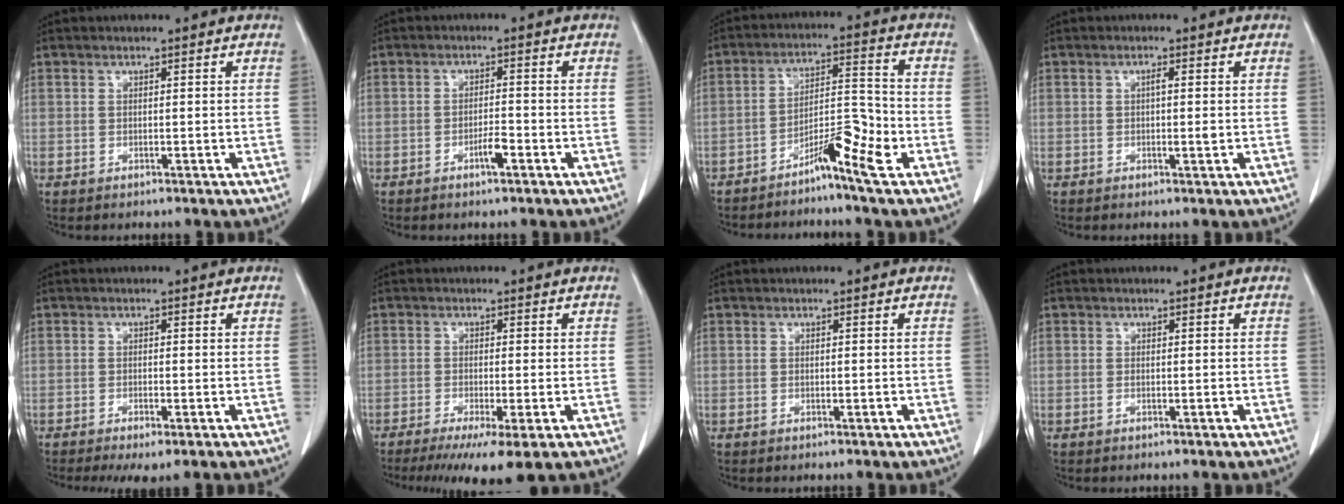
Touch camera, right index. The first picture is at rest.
{"total": 2.5, "force": [-1.4, 0.4, 2.0], "torque": [-0.035, 0.001, -0.024]}
{"total": 7.4, "force": [-4.4, 0.5, 5.9], "torque": [-0.096, 0.015, -0.076]}
{"total": 1.9, "force": [0.0, 0.3, 1.8], "torque": [-0.030, 0.001, 0.000]}
{"total": 3.5, "force": [-2.1, 0.6, 2.8], "torque": [-0.047, -0.010, -0.032]}
{"total": 8.4, "force": [-5.3, 0.5, 6.5], "torque": [-0.096, -0.022, -0.084]}
{"total": 0.6, "force": [-0.2, 0.1, 0.5], "torque": [-0.010, -0.002, -0.002]}
{"total": 0.9, "force": [-0.4, 0.2, 0.8], "torque": [-0.014, -0.001, -0.005]}